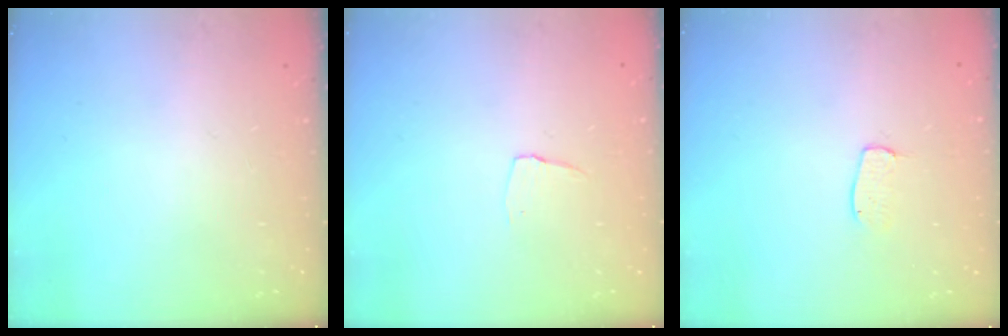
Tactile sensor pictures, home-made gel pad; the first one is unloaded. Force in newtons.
{"total": 3.6, "press": 3.6, "slide": 0.3}
{"total": 4.5, "press": 4.5, "slide": 0.3}